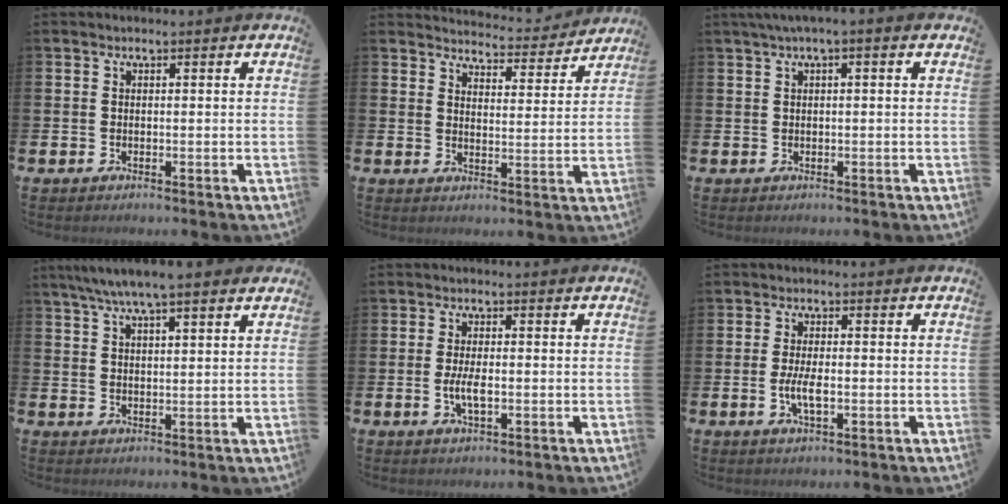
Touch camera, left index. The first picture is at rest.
{"total": 4.2, "force": [4.2, 0.5, 0.2], "torque": [-0.010, -0.039, 0.069]}
{"total": 1.4, "force": [0.5, 0.0, 1.4], "torque": [-0.026, 0.003, 0.009]}
{"total": 6.0, "force": [5.3, 0.4, 2.8], "torque": [-0.061, -0.013, 0.094]}
{"total": 3.2, "force": [-0.5, 1.2, 3.0], "torque": [-0.059, -0.003, -0.012]}
{"total": 3.6, "force": [-0.7, 1.3, 3.2], "torque": [-0.063, -0.002, -0.015]}